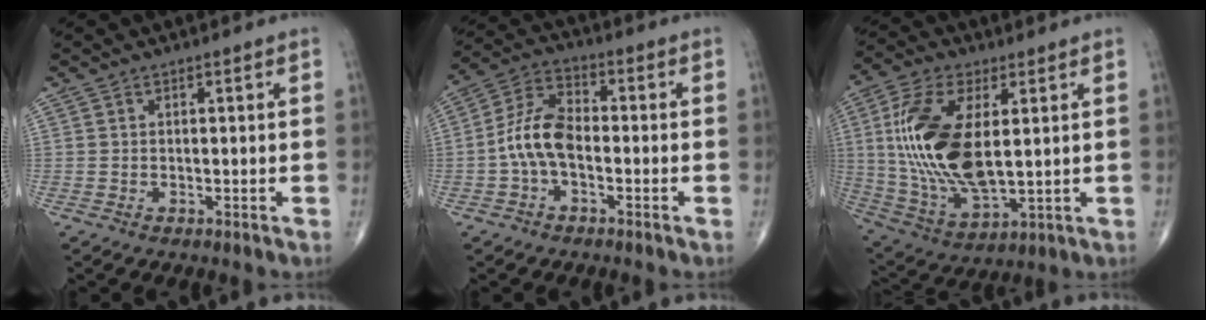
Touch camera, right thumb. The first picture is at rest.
{"total": 9.0, "force": [-1.8, 5.0, 7.2], "torque": [-0.143, 0.035, -0.043]}
{"total": 19.9, "force": [2.8, 9.5, 17.2], "torque": [-0.352, -0.019, 0.059]}